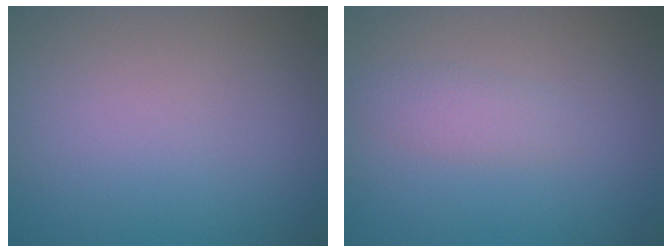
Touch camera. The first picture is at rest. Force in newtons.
{"total": 1.5, "press": 1.5, "slide": 0.0}